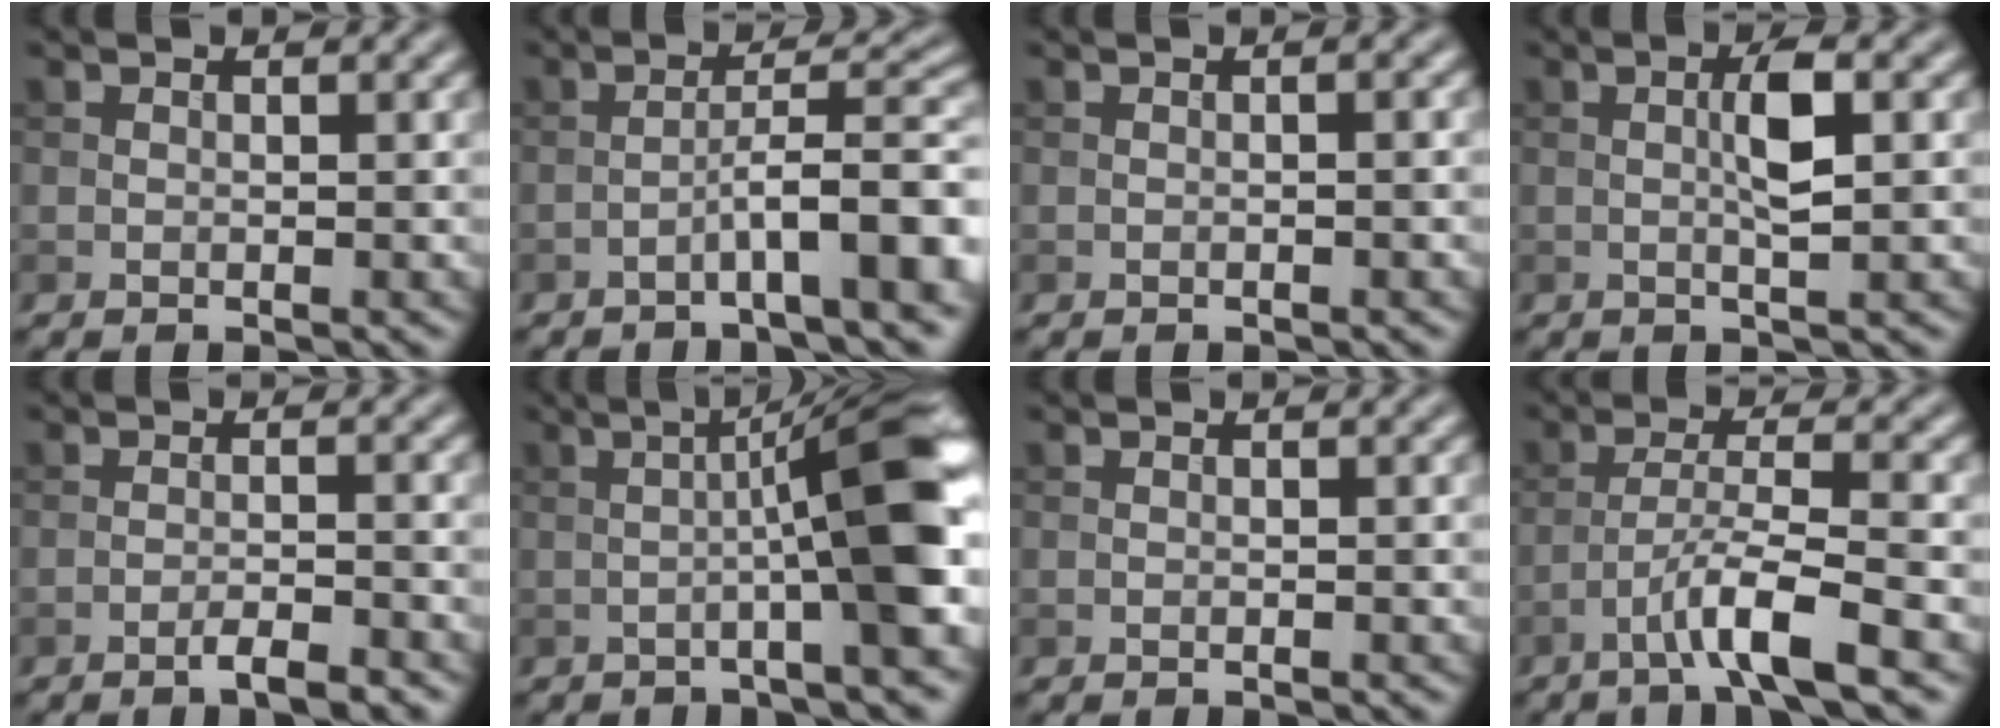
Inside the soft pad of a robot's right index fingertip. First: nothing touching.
{"total": 6.5, "force": [-3.2, 0.7, 5.6], "torque": [-0.082, 0.024, -0.058]}
{"total": 0.7, "force": [-0.1, 0.1, 0.7], "torque": [-0.011, 0.000, -0.004]}
{"total": 3.1, "force": [0.3, 0.5, 3.0], "torque": [-0.059, 0.004, 0.004]}
{"total": 2.2, "force": [-1.5, 0.3, 1.6], "torque": [-0.022, 0.005, -0.029]}
{"total": 8.4, "force": [-0.5, 0.8, 8.4], "torque": [-0.114, 0.021, -0.015]}
{"total": 0.0}
{"total": 5.0, "force": [-2.9, 0.4, 4.1], "torque": [-0.072, 0.010, -0.059]}